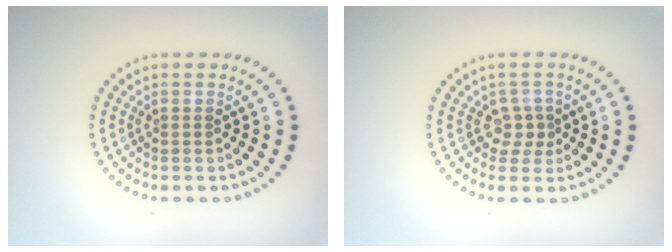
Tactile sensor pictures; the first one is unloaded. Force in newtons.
{"total": 1.7, "press": 1.2, "slide": 1.2}